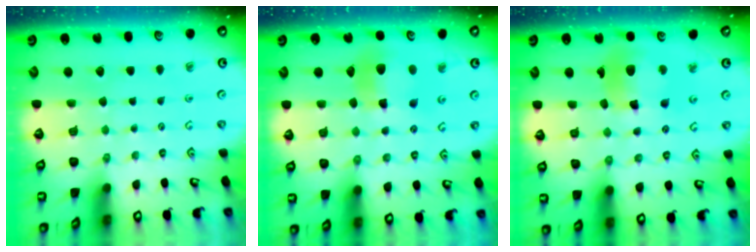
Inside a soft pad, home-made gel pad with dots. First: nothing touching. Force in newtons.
{"total": 9.5, "press": 9.3, "slide": 1.7}
{"total": 13.1, "press": 13.0, "slide": 1.6}